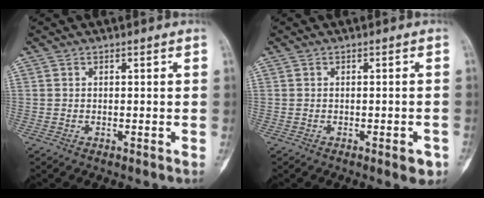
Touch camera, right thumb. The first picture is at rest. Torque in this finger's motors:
{"motor_torque": [0.36, 0.10, 0.31, -0.33, 0.10]}